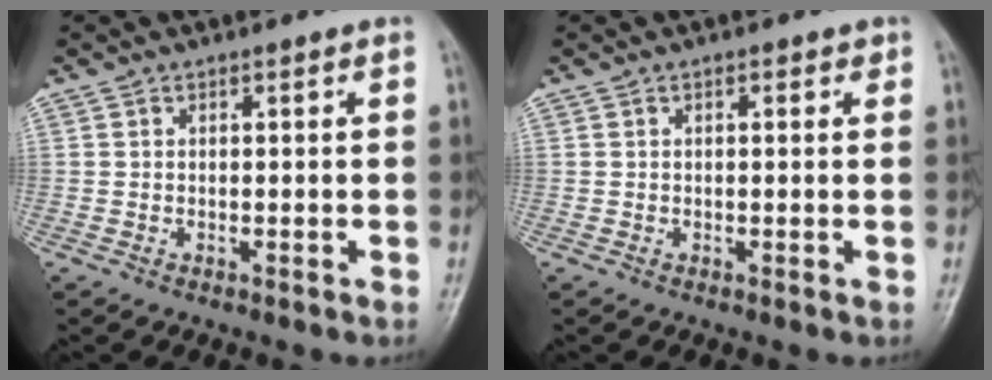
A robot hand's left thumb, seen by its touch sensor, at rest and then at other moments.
{"total": 1.0, "force": [0.5, 0.6, 0.7], "torque": [-0.006, 0.001, 0.002]}